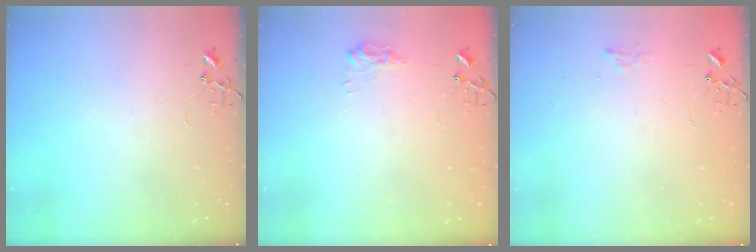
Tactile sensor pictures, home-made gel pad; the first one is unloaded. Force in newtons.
{"total": 7.8, "press": 7.8, "slide": 0.4}
{"total": 6.8, "press": 6.8, "slide": 0.6}